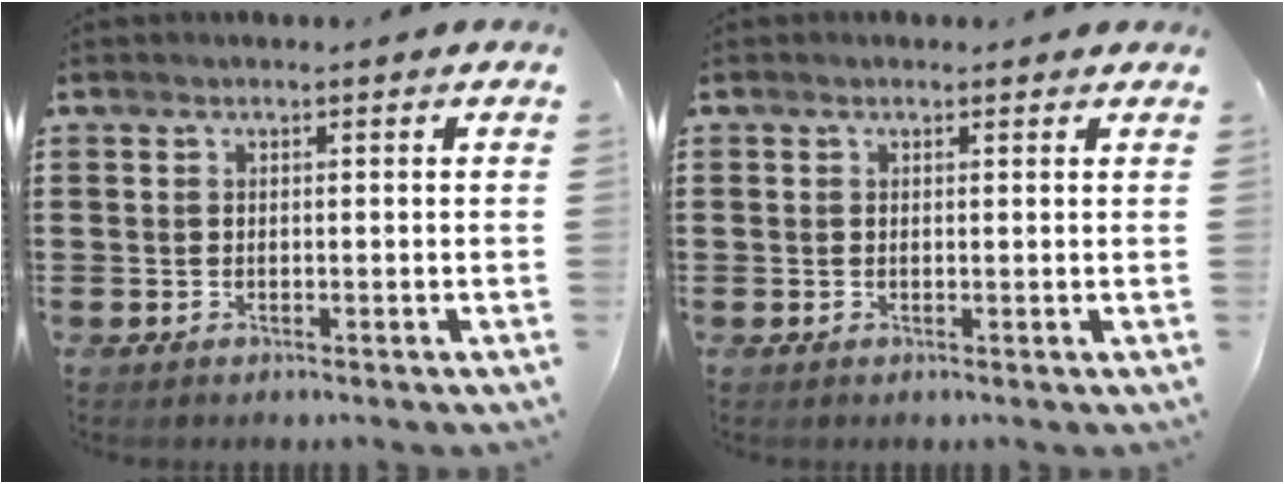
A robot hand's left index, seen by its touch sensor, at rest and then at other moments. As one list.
[{"total": 0.8, "force": [0.4, 0.6, 0.1], "torque": [-0.004, 0.005, 0.008]}]